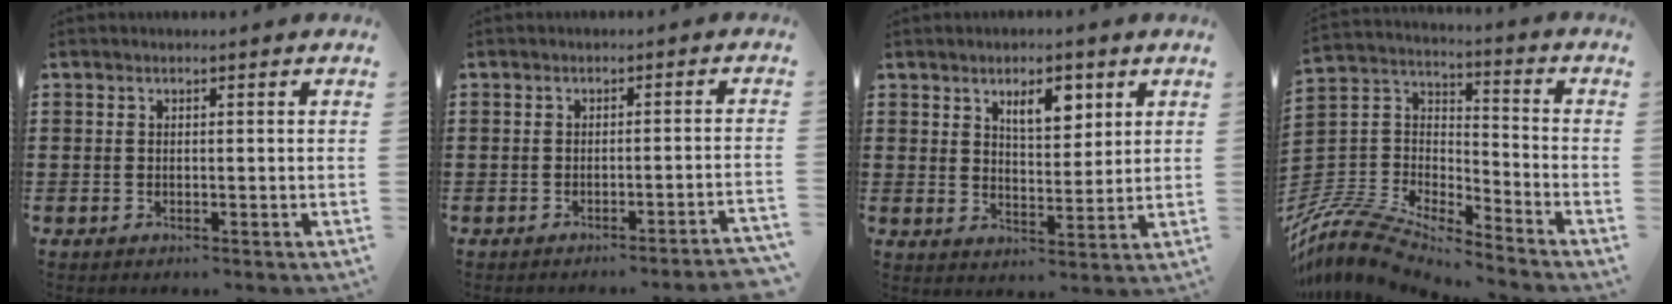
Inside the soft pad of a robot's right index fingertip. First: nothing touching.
{"total": 2.1, "force": [-1.8, -0.6, 1.0], "torque": [-0.017, -0.005, -0.037]}
{"total": 5.7, "force": [3.1, 2.5, 4.0], "torque": [-0.064, 0.001, 0.048]}
{"total": 8.4, "force": [-8.1, 1.1, 1.9], "torque": [-0.069, -0.011, -0.173]}